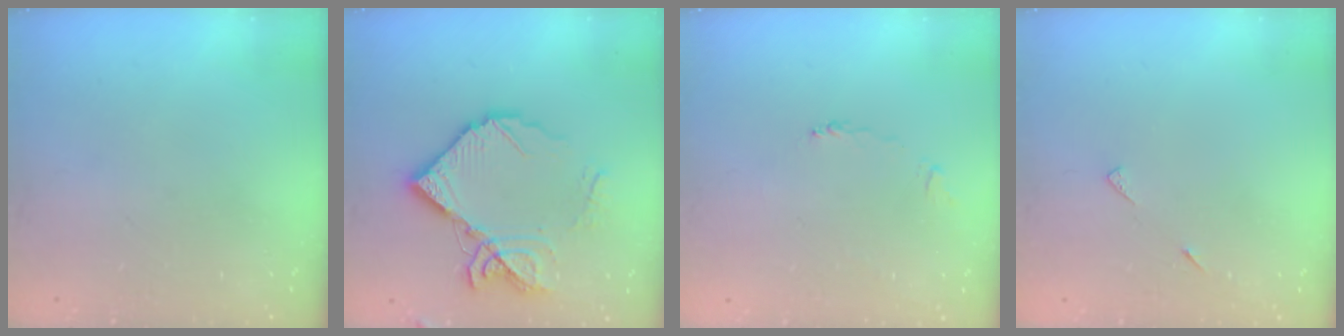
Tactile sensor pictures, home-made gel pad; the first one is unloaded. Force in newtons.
{"total": 15.8, "press": 15.7, "slide": 1.9}
{"total": 1.9, "press": 1.9, "slide": 0.4}
{"total": 4.5, "press": 4.4, "slide": 0.5}